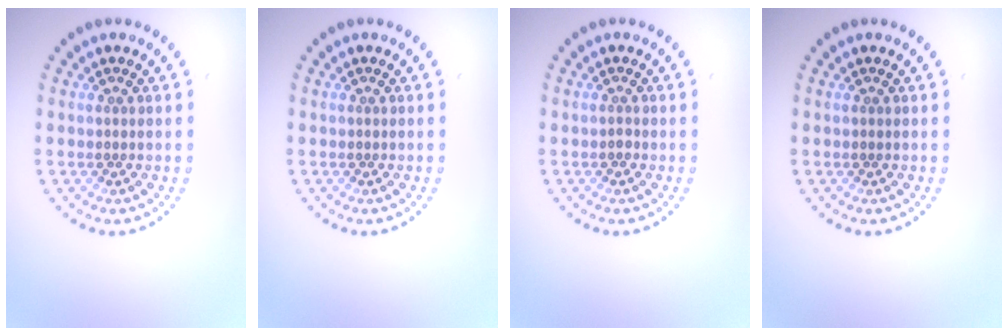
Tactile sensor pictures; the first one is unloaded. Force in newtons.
{"total": 0.0}
{"total": 0.5, "press": 0.3, "slide": 0.4}
{"total": 0.0}